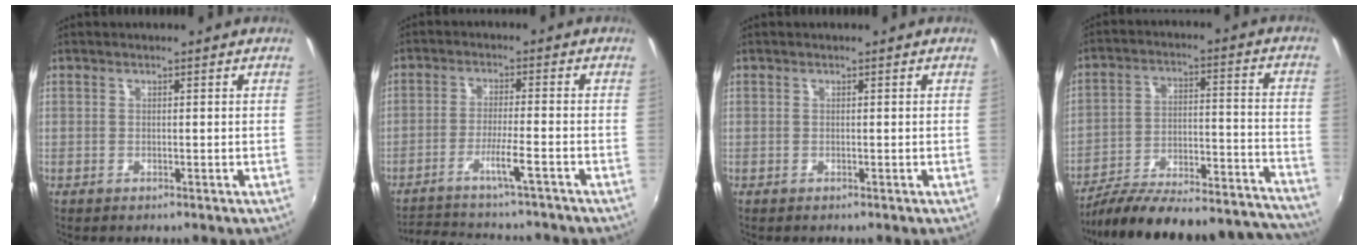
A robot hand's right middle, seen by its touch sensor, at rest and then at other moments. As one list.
[{"total": 12.7, "force": [-11.4, 0.4, 5.7], "torque": [-0.115, -0.010, -0.178]}, {"total": 0.0}, {"total": 29.1, "force": [-26.3, 5.9, 10.9], "torque": [-0.172, 0.000, -0.350]}]